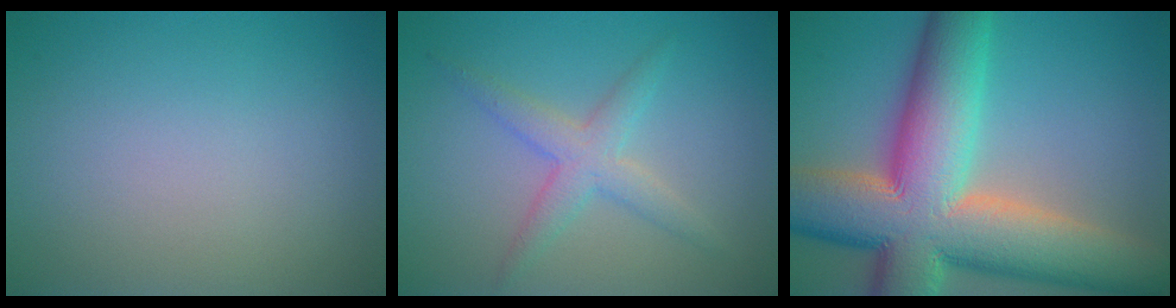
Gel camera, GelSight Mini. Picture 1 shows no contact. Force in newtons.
{"total": 3.0, "press": 3.0, "slide": 0.1}
{"total": 16.3, "press": 16.2, "slide": 1.1}